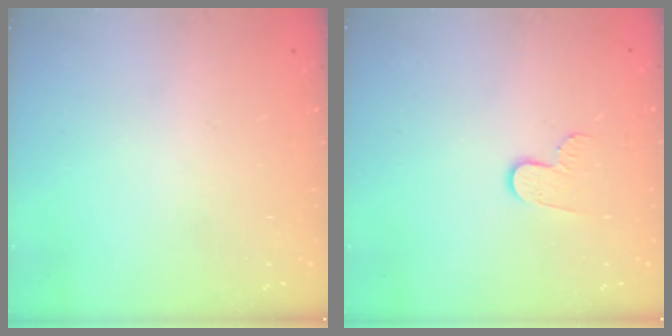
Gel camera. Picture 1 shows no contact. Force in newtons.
{"total": 7.0, "press": 7.0, "slide": 0.5}